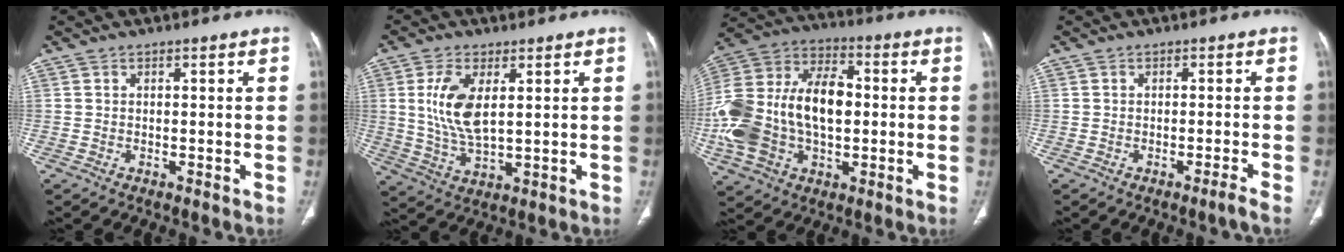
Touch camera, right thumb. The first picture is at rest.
{"total": 9.6, "force": [2.3, 4.4, 8.3], "torque": [-0.173, -0.015, 0.050]}
{"total": 25.1, "force": [-1.4, 15.8, 19.4], "torque": [-0.413, 0.027, -0.020]}
{"total": 1.7, "force": [-1.2, -0.6, 1.0], "torque": [-0.024, 0.007, -0.020]}